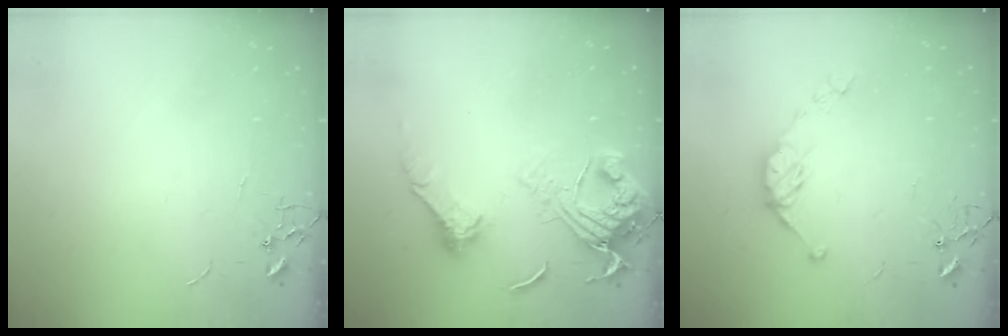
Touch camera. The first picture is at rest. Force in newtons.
{"total": 16.8, "press": 16.7, "slide": 1.8}
{"total": 9.5, "press": 9.5, "slide": 0.7}